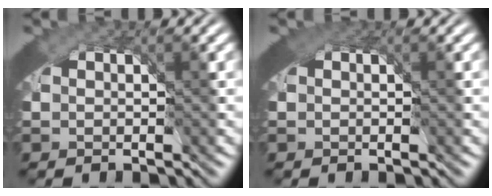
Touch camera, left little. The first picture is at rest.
{"total": 1.0, "force": [0.5, 0.7, 0.5], "torque": [-0.011, -0.003, 0.008]}